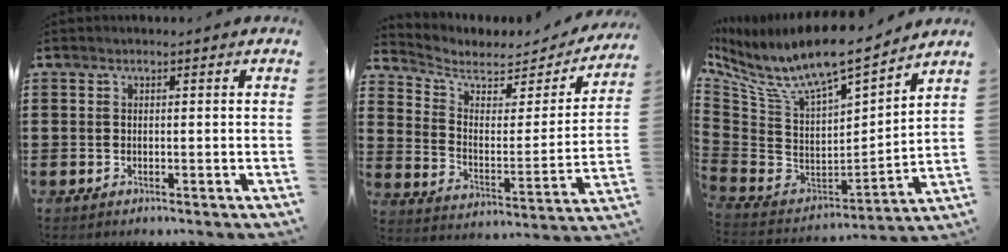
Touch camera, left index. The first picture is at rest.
{"total": 5.0, "force": [3.8, 2.5, 2.0], "torque": [-0.063, -0.019, 0.064]}
{"total": 9.7, "force": [7.9, 1.9, 5.2], "torque": [-0.137, -0.067, 0.135]}